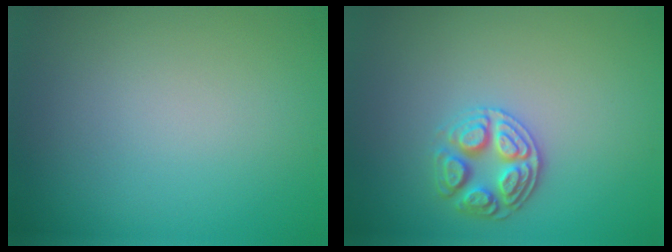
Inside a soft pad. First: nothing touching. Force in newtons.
{"total": 3.1, "press": 2.9, "slide": 0.9}